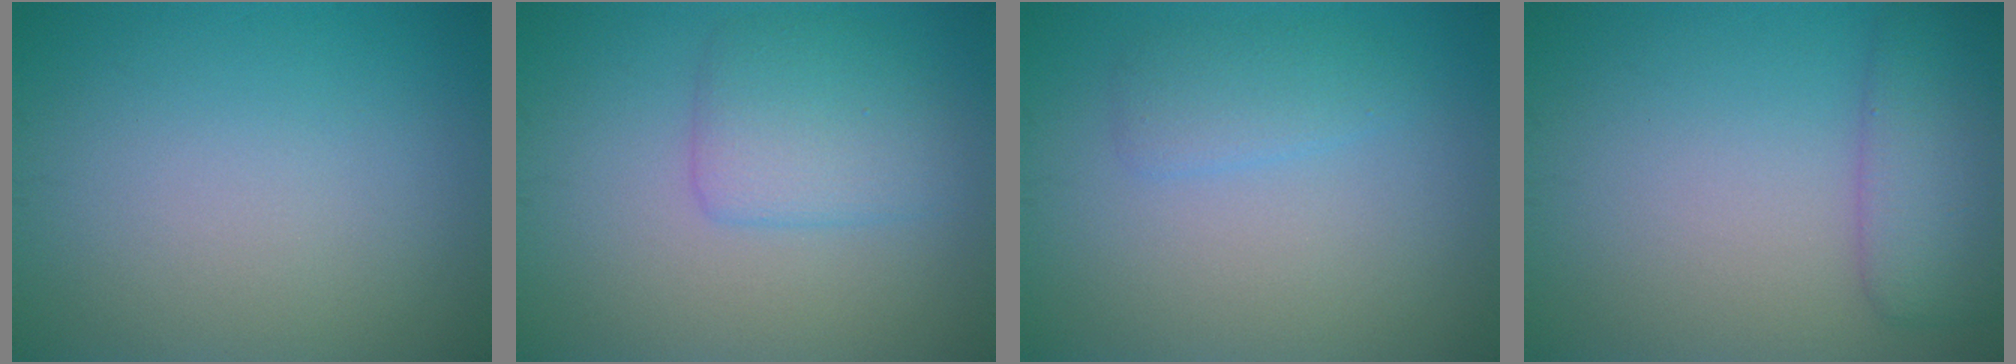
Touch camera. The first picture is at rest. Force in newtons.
{"total": 3.5, "press": 3.5, "slide": 0.1}
{"total": 1.9, "press": 1.9, "slide": 0.1}
{"total": 3.8, "press": 3.8, "slide": 0.1}